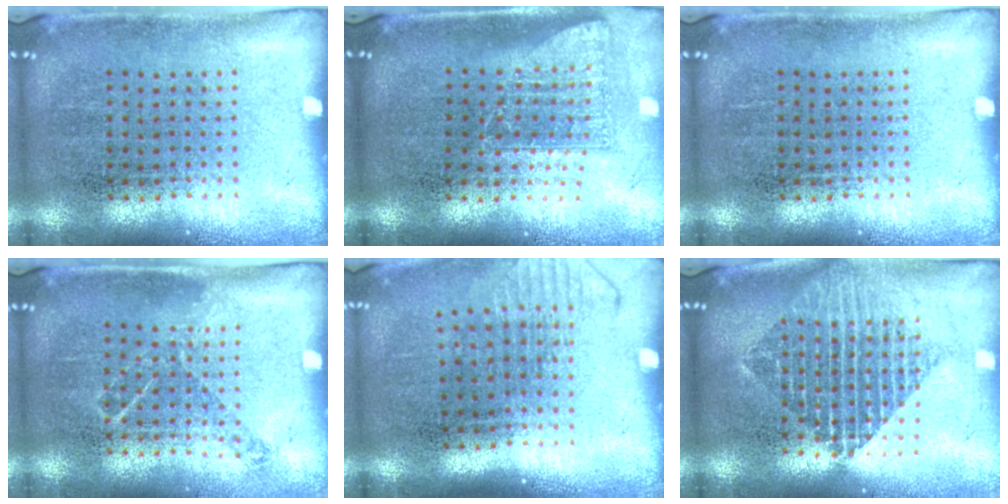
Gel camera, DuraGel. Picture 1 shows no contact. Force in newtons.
{"total": 1.8, "press": 1.3, "slide": 1.2}
{"total": 0.0}
{"total": 0.8, "press": 0.8, "slide": 0.2}
{"total": 1.3, "press": 1.0, "slide": 0.8}
{"total": 2.1, "press": 1.7, "slide": 1.2}